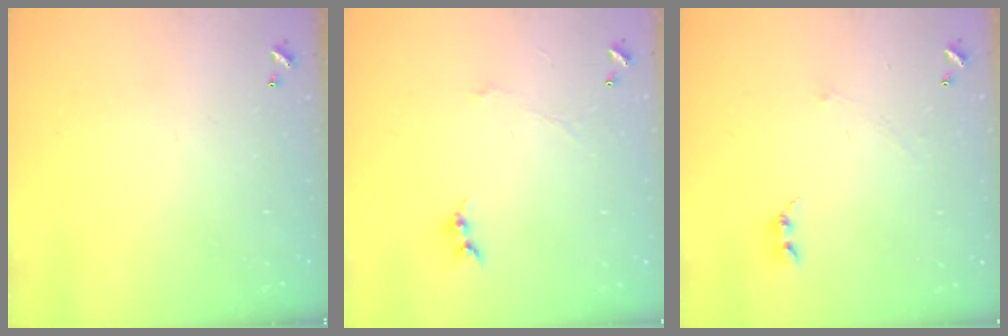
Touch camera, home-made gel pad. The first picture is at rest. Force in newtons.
{"total": 0.0}
{"total": 1.7, "press": 1.6, "slide": 0.4}